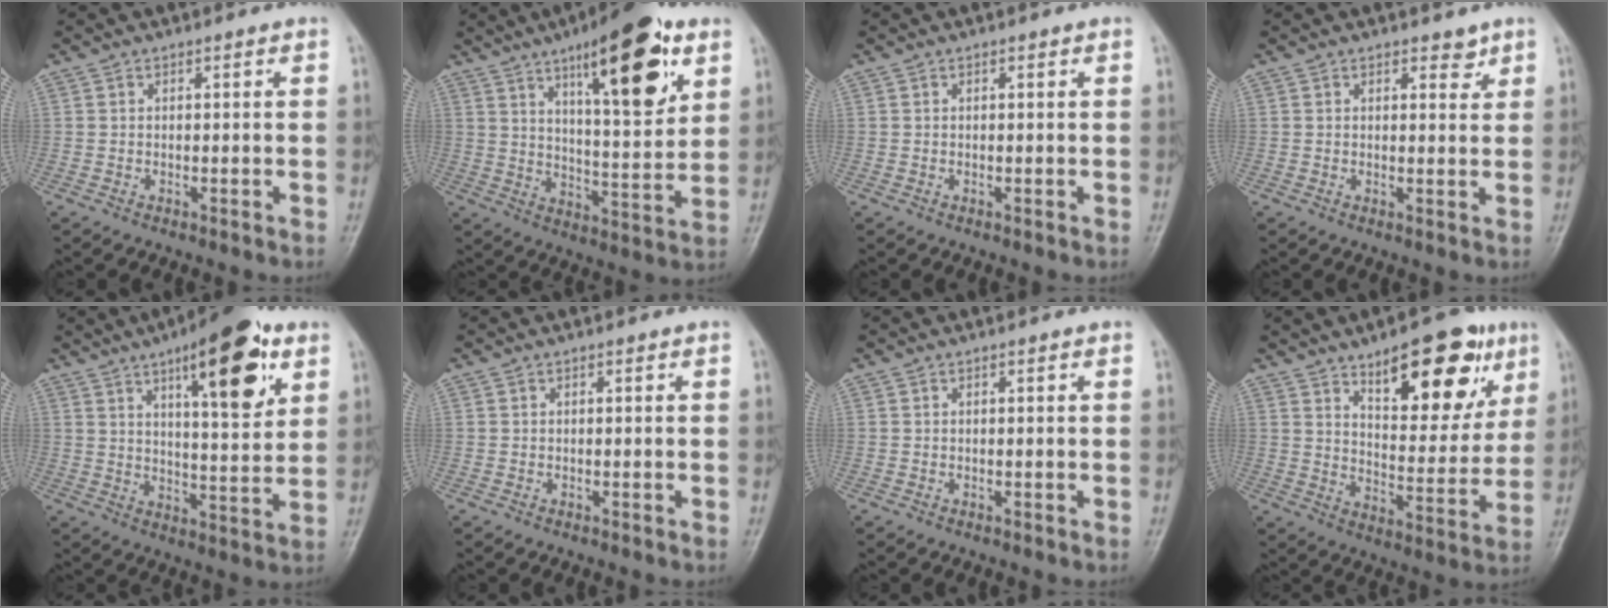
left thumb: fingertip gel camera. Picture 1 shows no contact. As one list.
[{"total": 19.6, "force": [9.9, 5.9, 15.8], "torque": [-0.203, -0.043, 0.151]}, {"total": 0.0}, {"total": 2.3, "force": [1.7, 1.2, 1.0], "torque": [0.001, -0.010, 0.021]}, {"total": 17.3, "force": [8.5, 5.5, 14.1], "torque": [-0.175, -0.034, 0.124]}, {"total": 0.0}, {"total": 0.0}, {"total": 19.1, "force": [10.2, 7.9, 14.0], "torque": [-0.145, -0.049, 0.153]}]